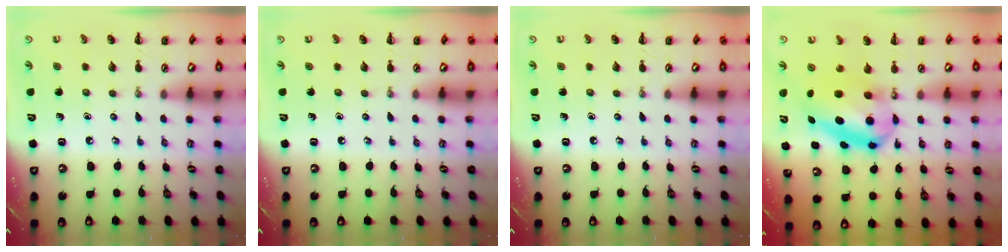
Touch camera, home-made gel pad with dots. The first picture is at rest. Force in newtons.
{"total": 0.0}
{"total": 0.0}
{"total": 9.7, "press": 9.4, "slide": 2.1}